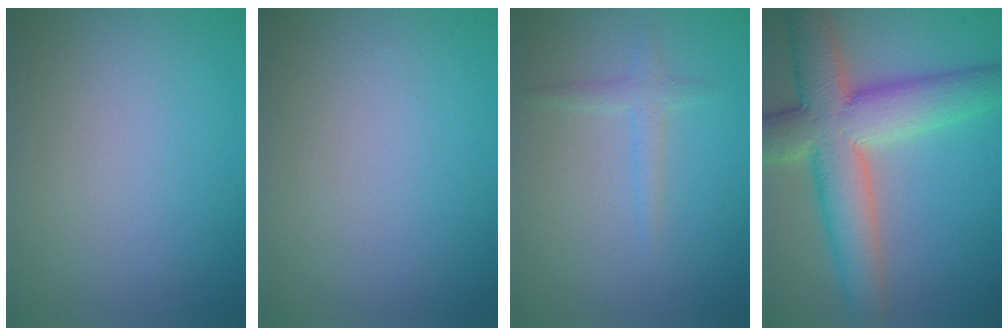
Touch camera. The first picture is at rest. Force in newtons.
{"total": 0.0}
{"total": 1.4, "press": 1.4, "slide": 0.1}
{"total": 10.6, "press": 10.6, "slide": 0.7}